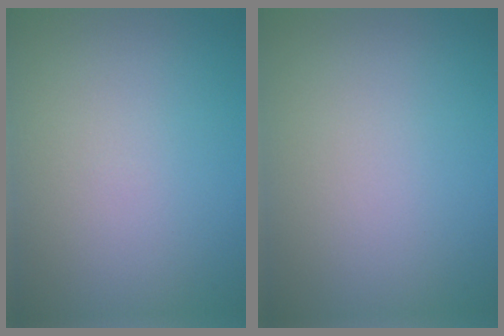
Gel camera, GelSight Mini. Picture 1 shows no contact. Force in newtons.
{"total": 0.0}